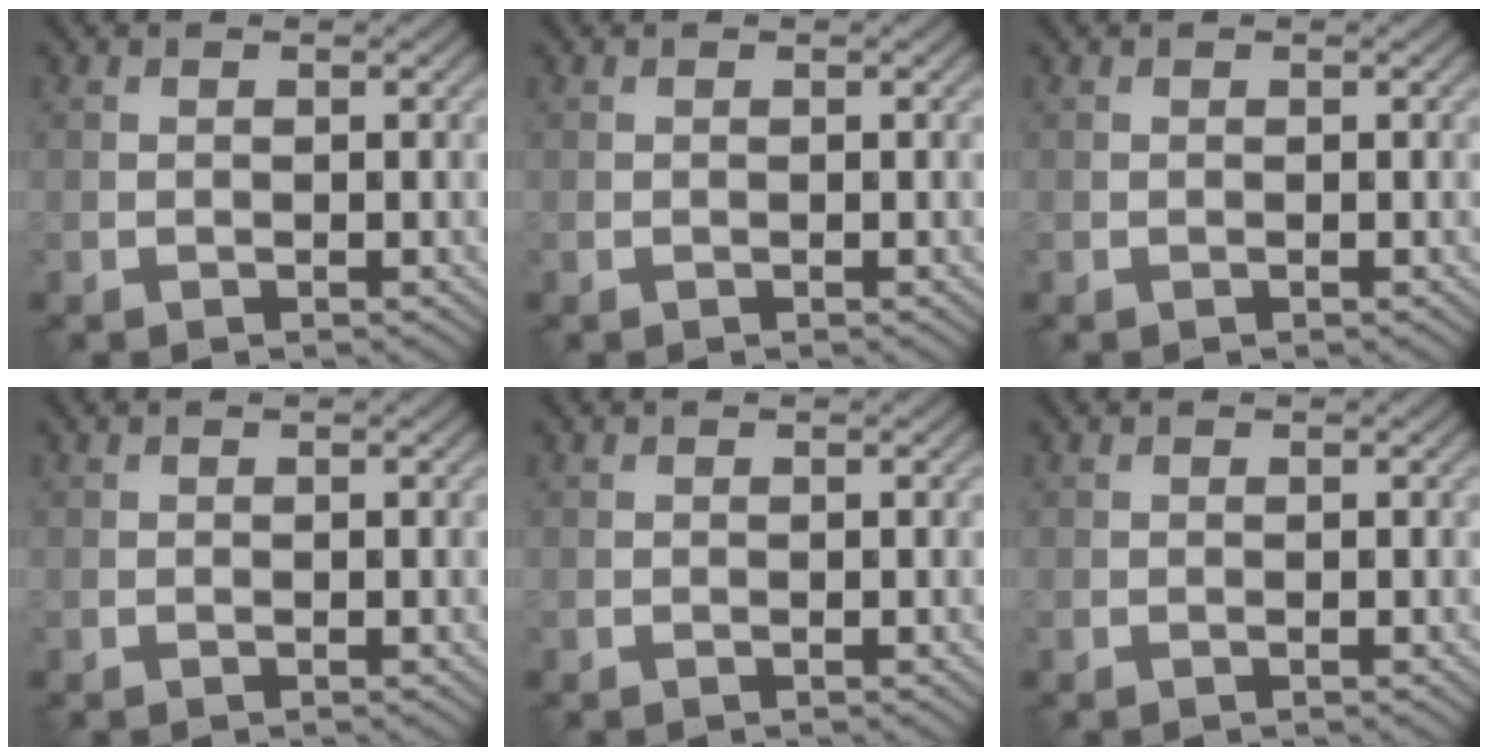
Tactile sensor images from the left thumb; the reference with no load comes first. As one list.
[{"total": 0.0}, {"total": 0.0}, {"total": 0.0}, {"total": 0.0}, {"total": 0.0}]